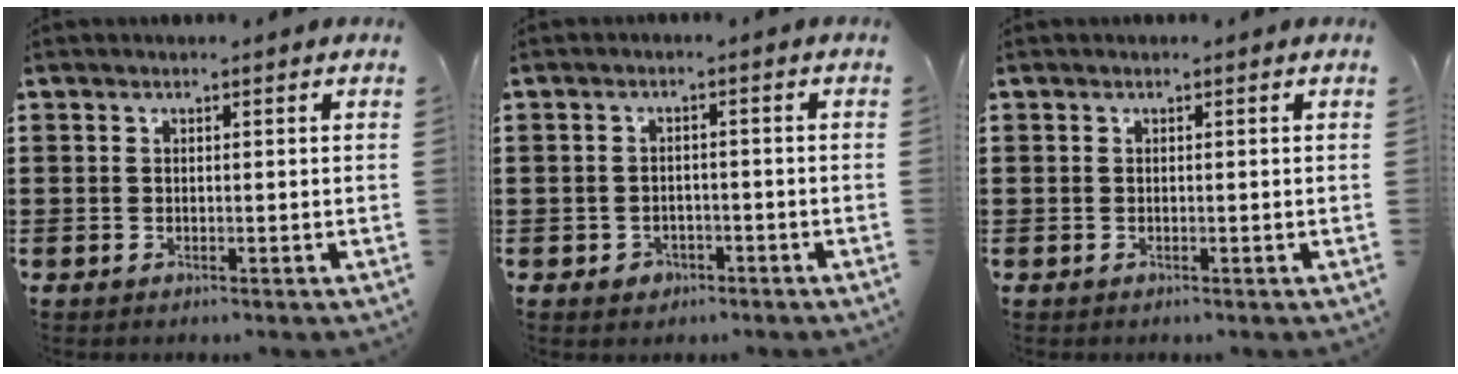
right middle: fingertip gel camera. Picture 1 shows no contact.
{"total": 1.6, "force": [-1.1, 1.1, 0.3], "torque": [-0.012, 0.001, -0.025]}
{"total": 0.0}